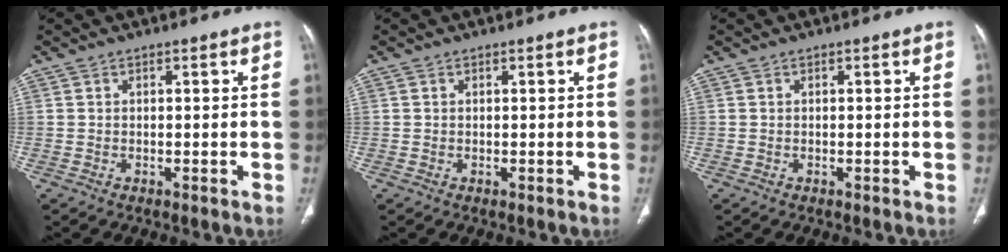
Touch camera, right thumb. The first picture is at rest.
{"total": 0.0}
{"total": 0.0}